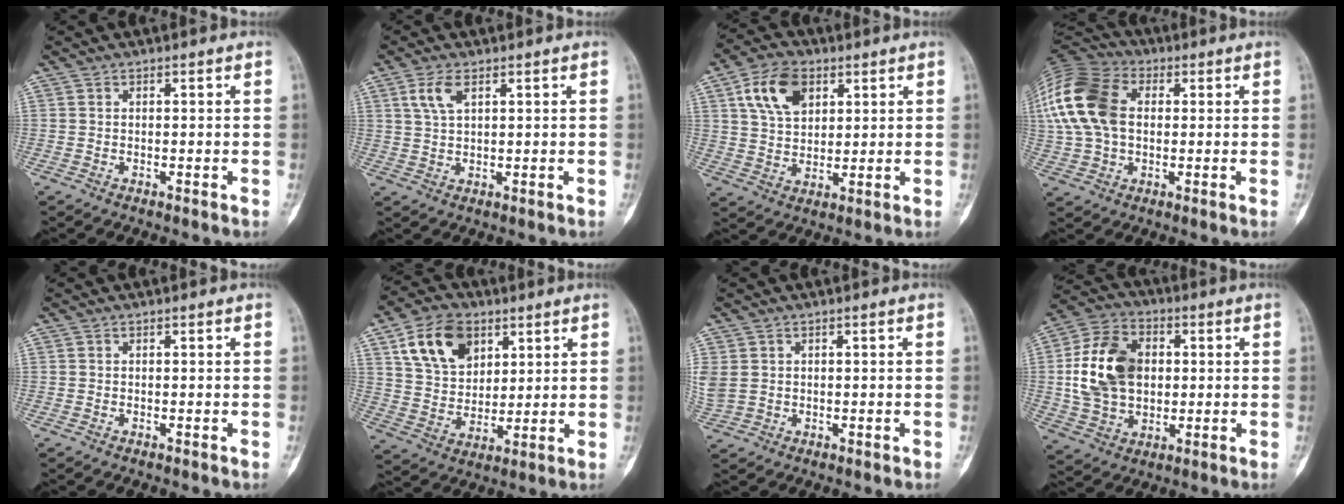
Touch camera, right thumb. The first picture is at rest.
{"total": 4.3, "force": [2.0, 1.9, 3.3], "torque": [-0.070, 0.000, 0.045]}
{"total": 10.5, "force": [4.3, 6.8, 6.8], "torque": [-0.106, -0.008, 0.078]}
{"total": 18.7, "force": [2.6, 12.5, 13.7], "torque": [-0.301, 0.020, 0.042]}
{"total": 0.0}
{"total": 13.5, "force": [6.2, 9.2, 7.8], "torque": [-0.110, -0.019, 0.117]}
{"total": 5.2, "force": [0.8, 4.3, 2.9], "torque": [-0.080, 0.007, 0.029]}
{"total": 16.2, "force": [1.5, 11.6, 11.2], "torque": [-0.188, 0.012, 0.027]}